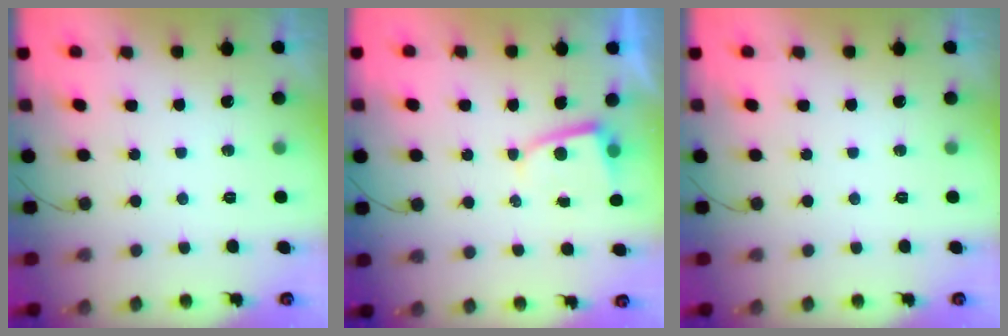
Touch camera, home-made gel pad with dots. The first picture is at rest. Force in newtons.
{"total": 2.6, "press": 2.6, "slide": 0.3}
{"total": 0.0}